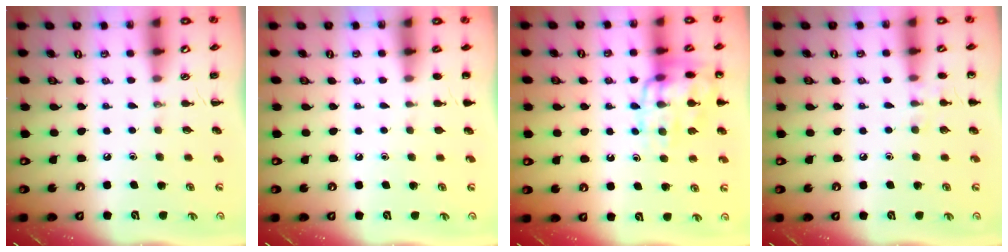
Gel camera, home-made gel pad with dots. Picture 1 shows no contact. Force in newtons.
{"total": 1.1, "press": 1.0, "slide": 0.2}
{"total": 13.6, "press": 13.6, "slide": 0.9}
{"total": 5.6, "press": 5.4, "slide": 1.7}